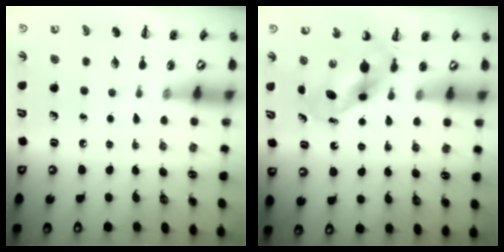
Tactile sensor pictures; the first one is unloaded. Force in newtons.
{"total": 5.1, "press": 5.0, "slide": 0.9}